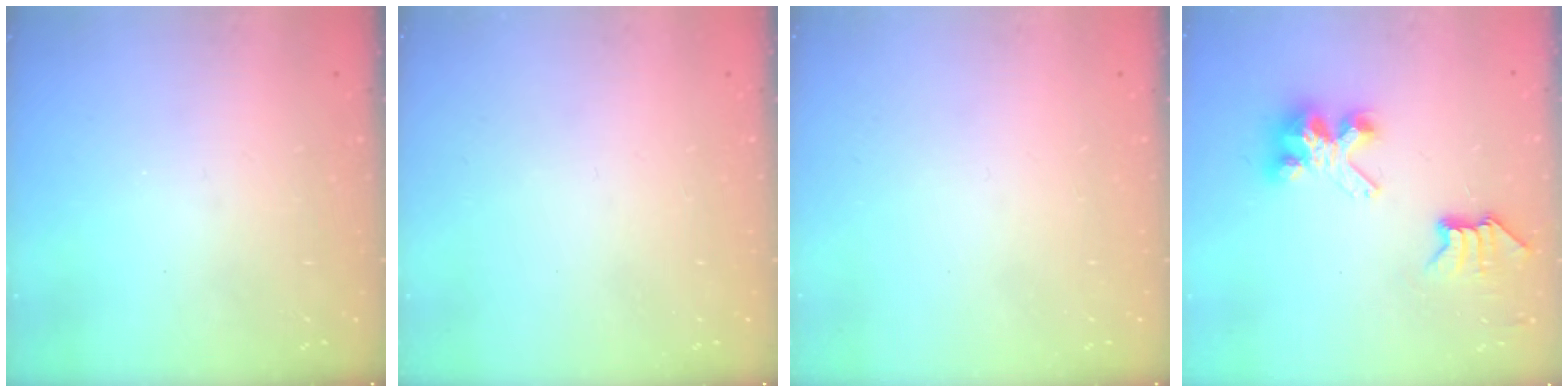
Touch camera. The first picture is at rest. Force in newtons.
{"total": 0.0}
{"total": 0.0}
{"total": 7.2, "press": 7.2, "slide": 0.2}